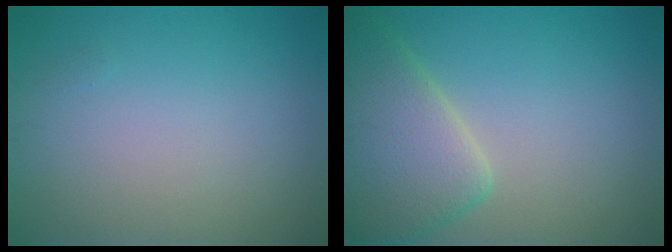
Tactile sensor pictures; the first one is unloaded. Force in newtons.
{"total": 6.1, "press": 6.1, "slide": 0.4}